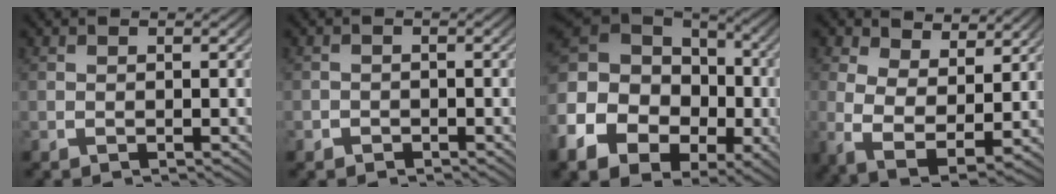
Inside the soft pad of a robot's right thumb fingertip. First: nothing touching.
{"total": 1.2, "force": [-0.9, 0.9, 0.0], "torque": [0.001, -0.005, -0.016]}
{"total": 14.0, "force": [-0.3, 10.9, 8.8], "torque": [-0.189, -0.022, 0.004]}
{"total": 6.5, "force": [0.0, 4.7, 4.5], "torque": [-0.111, -0.048, 0.022]}